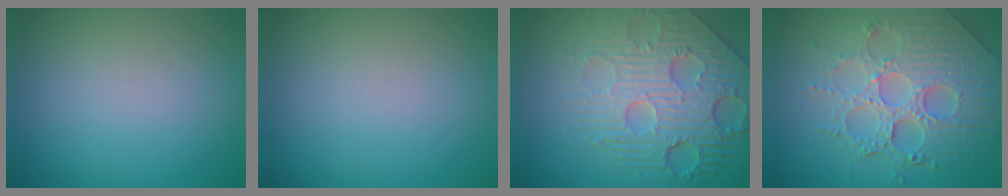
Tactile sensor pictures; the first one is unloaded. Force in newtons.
{"total": 0.0}
{"total": 8.2, "press": 6.0, "slide": 5.6}
{"total": 8.2, "press": 5.9, "slide": 5.6}